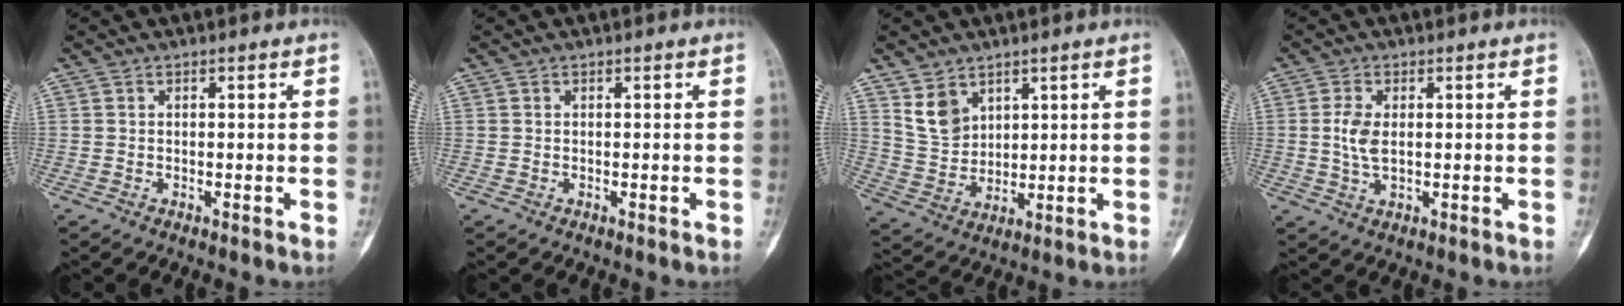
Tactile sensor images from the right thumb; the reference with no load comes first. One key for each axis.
{"total": 0.0}
{"total": 6.9, "fx": 4.0, "fy": 4.7, "fz": 3.0, "tx": -0.041, "ty": -0.025, "tz": 0.092}
{"total": 4.6, "fx": 0.4, "fy": 2.3, "fz": 3.9, "tx": -0.088, "ty": -0.004, "tz": 0.007}